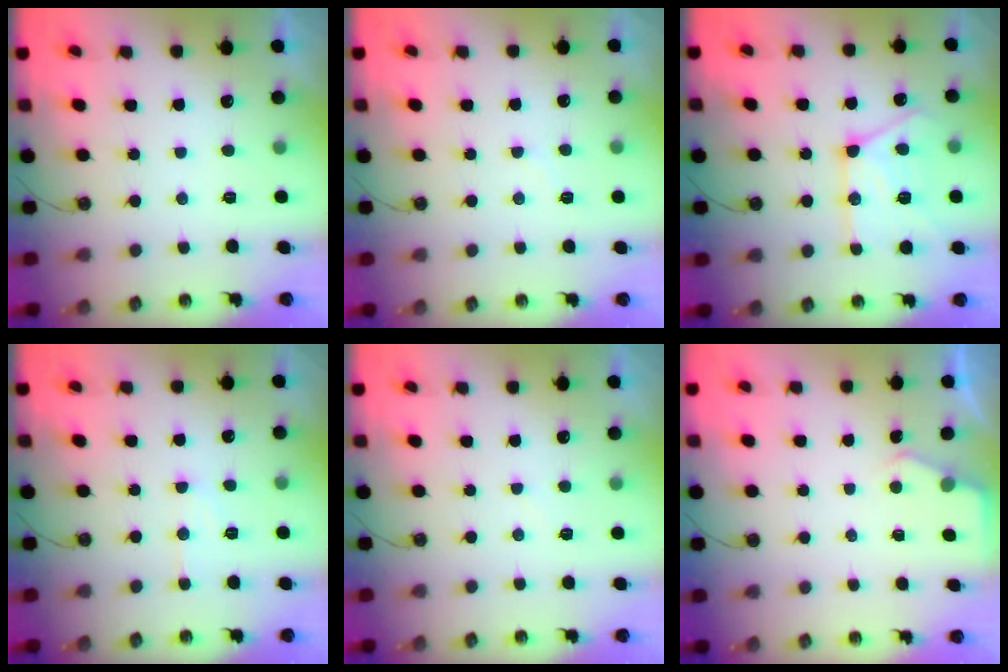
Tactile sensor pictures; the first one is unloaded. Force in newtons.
{"total": 6.7, "press": 6.7, "slide": 0.8}
{"total": 16.4, "press": 16.3, "slide": 1.4}
{"total": 6.8, "press": 6.8, "slide": 0.5}
{"total": 2.8, "press": 2.8, "slide": 0.3}
{"total": 3.7, "press": 3.7, "slide": 0.5}